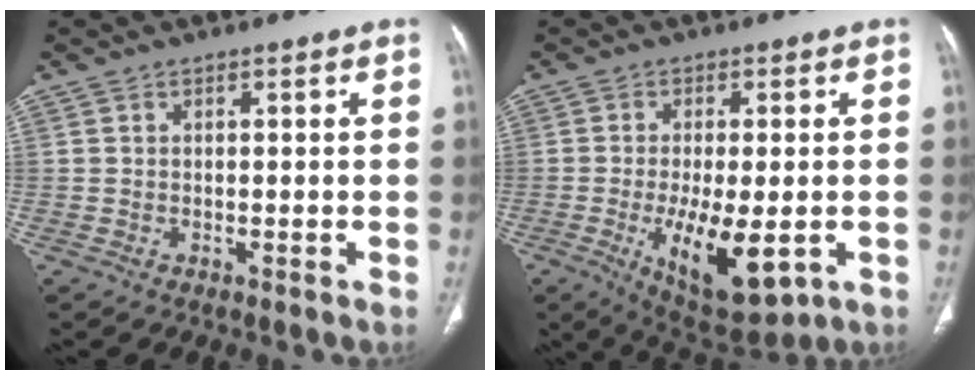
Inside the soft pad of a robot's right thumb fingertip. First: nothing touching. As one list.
[{"total": 13.3, "force": [-3.6, 5.4, 11.6], "torque": [-0.181, -0.017, -0.040]}]